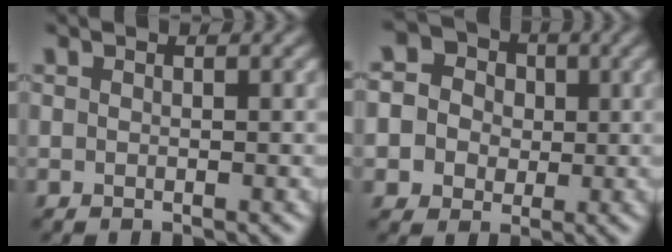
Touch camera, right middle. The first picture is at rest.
{"total": 8.0, "force": [-0.1, 7.6, 2.4], "torque": [-0.060, 0.025, -0.024]}